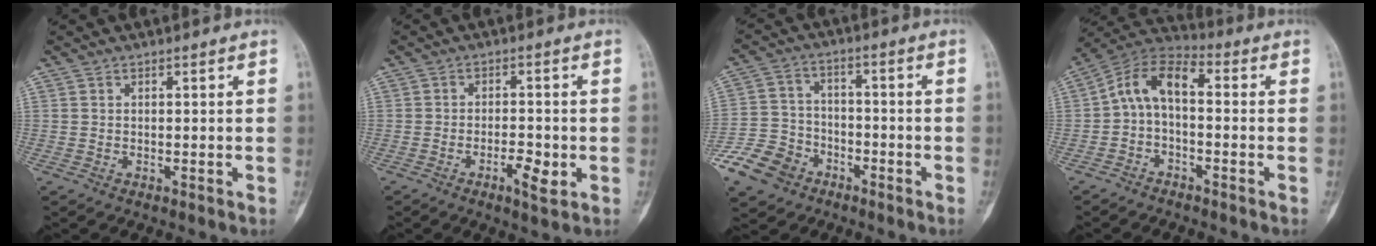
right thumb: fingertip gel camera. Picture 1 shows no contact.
{"total": 4.8, "force": [-1.7, 1.6, 4.2], "torque": [-0.067, 0.002, -0.026]}
{"total": 10.7, "force": [-6.4, 7.8, 3.6], "torque": [-0.057, 0.039, -0.124]}
{"total": 9.0, "force": [-0.7, 4.9, 7.5], "torque": [-0.131, 0.039, -0.029]}